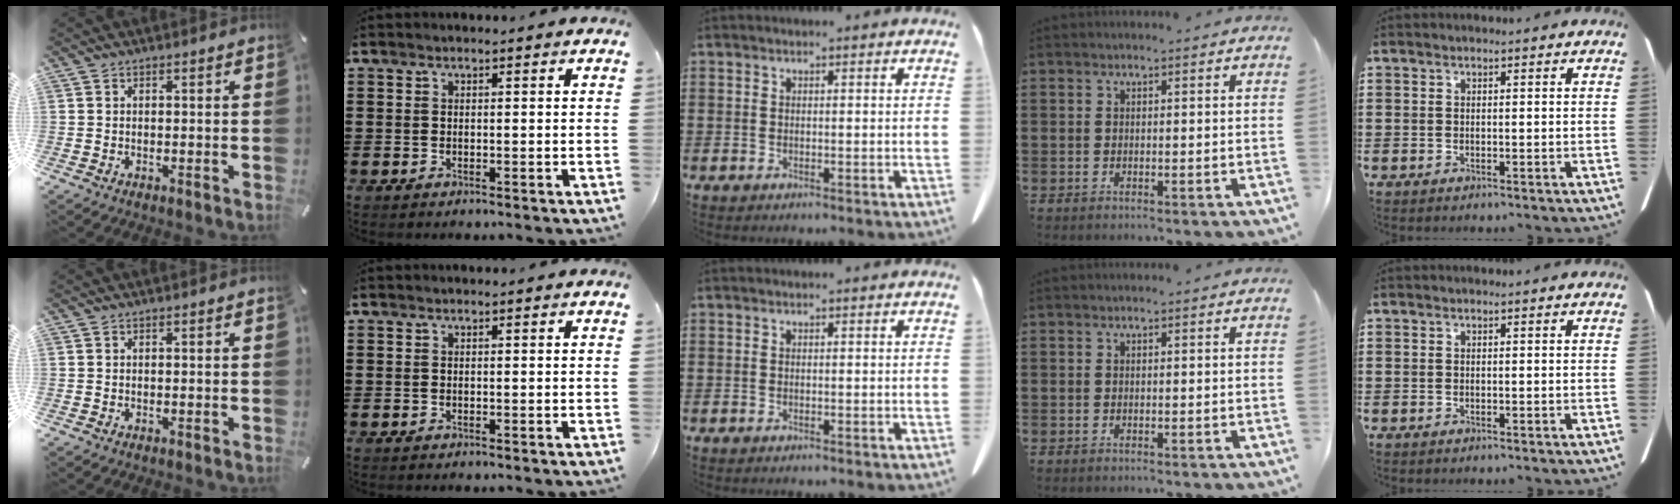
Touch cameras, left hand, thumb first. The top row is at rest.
{}